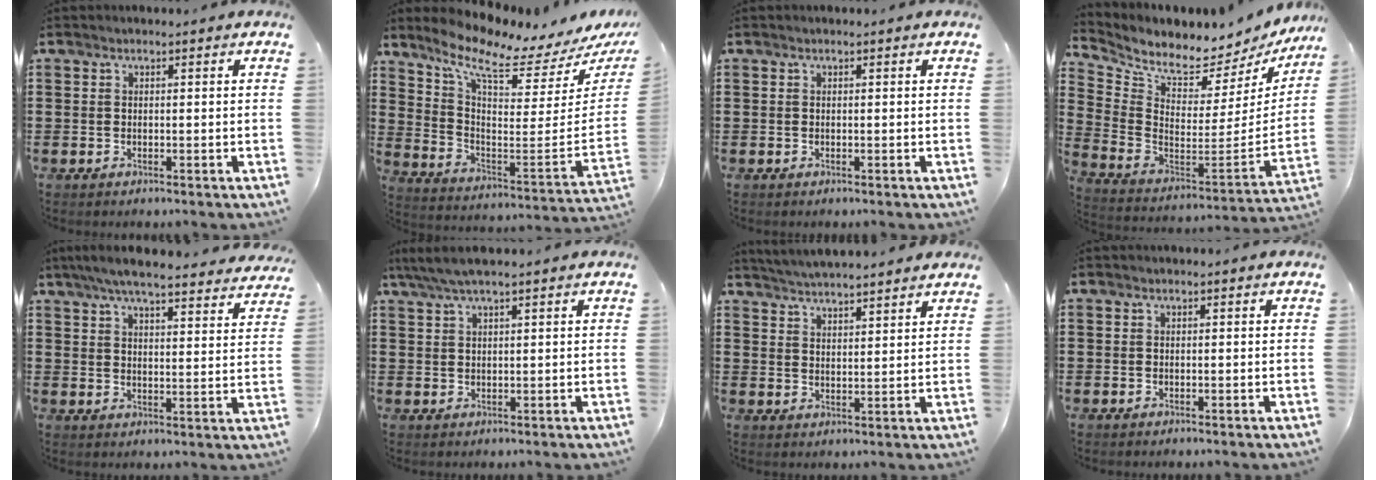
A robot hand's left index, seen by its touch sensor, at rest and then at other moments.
{"total": 8.0, "force": [5.8, 1.3, 5.4], "torque": [-0.118, -0.055, 0.088]}
{"total": 0.0}
{"total": 5.0, "force": [4.8, 0.7, 1.3], "torque": [-0.060, -0.065, 0.079]}
{"total": 6.3, "force": [5.6, 0.3, 2.8], "torque": [-0.073, -0.024, 0.099]}
{"total": 3.4, "force": [2.3, 0.3, 2.6], "torque": [-0.052, 0.004, 0.041]}
{"total": 3.7, "force": [3.7, -0.4, -0.1], "torque": [-0.011, -0.018, 0.066]}
{"total": 0.0}